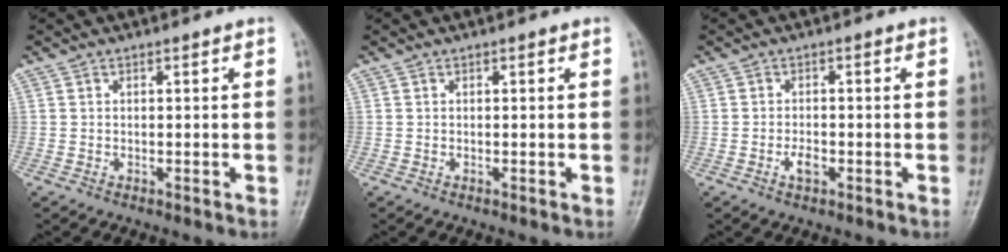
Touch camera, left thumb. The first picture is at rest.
{"total": 0.0}
{"total": 2.5, "force": [-1.0, 1.4, 1.9], "torque": [-0.031, 0.005, -0.019]}